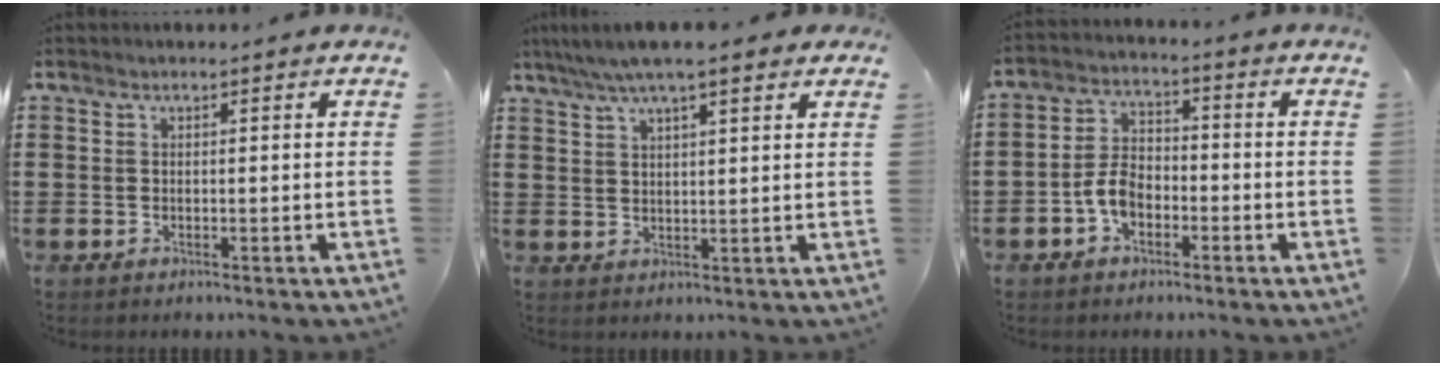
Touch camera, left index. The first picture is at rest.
{"total": 5.6, "force": [4.2, 0.8, 3.7], "torque": [-0.080, -0.002, 0.074]}
{"total": 5.1, "force": [-2.4, 3.2, 3.2], "torque": [-0.079, 0.005, -0.051]}